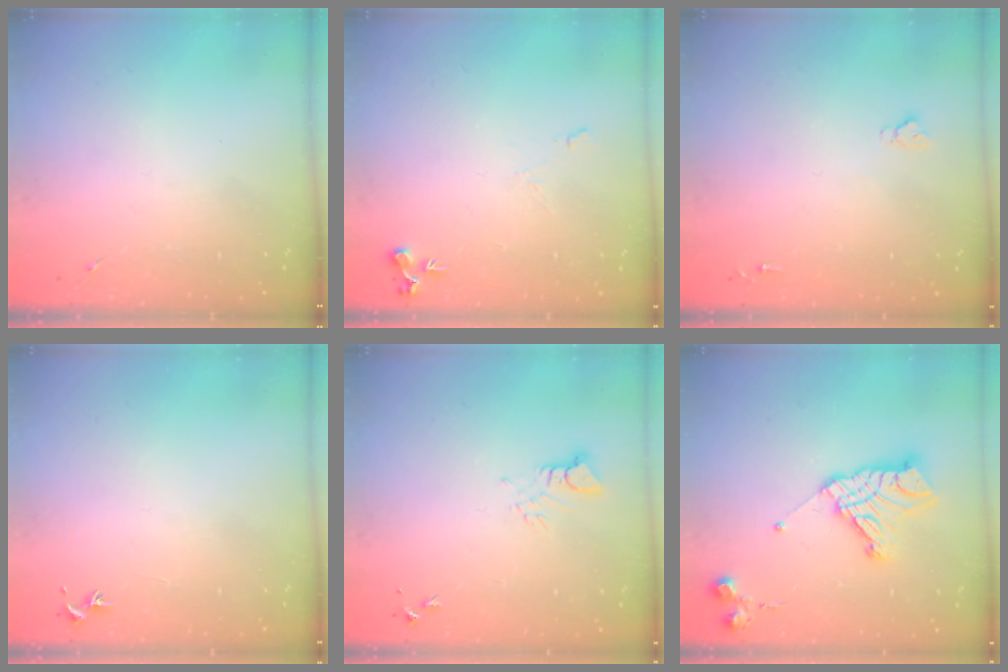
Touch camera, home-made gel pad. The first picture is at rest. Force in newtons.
{"total": 6.8, "press": 6.8, "slide": 0.9}
{"total": 2.6, "press": 2.5, "slide": 0.3}
{"total": 0.7, "press": 0.7, "slide": 0.3}
{"total": 3.5, "press": 3.5, "slide": 0.2}
{"total": 15.8, "press": 15.8, "slide": 1.3}